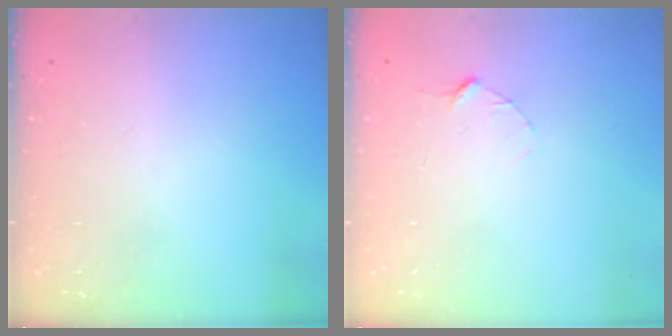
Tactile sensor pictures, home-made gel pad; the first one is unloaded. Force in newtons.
{"total": 2.9, "press": 2.9, "slide": 0.3}